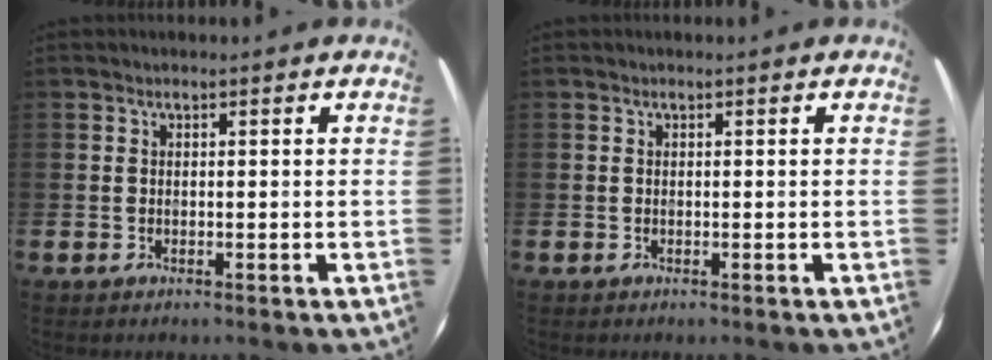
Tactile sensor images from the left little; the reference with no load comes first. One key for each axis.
{"total": 0.0}